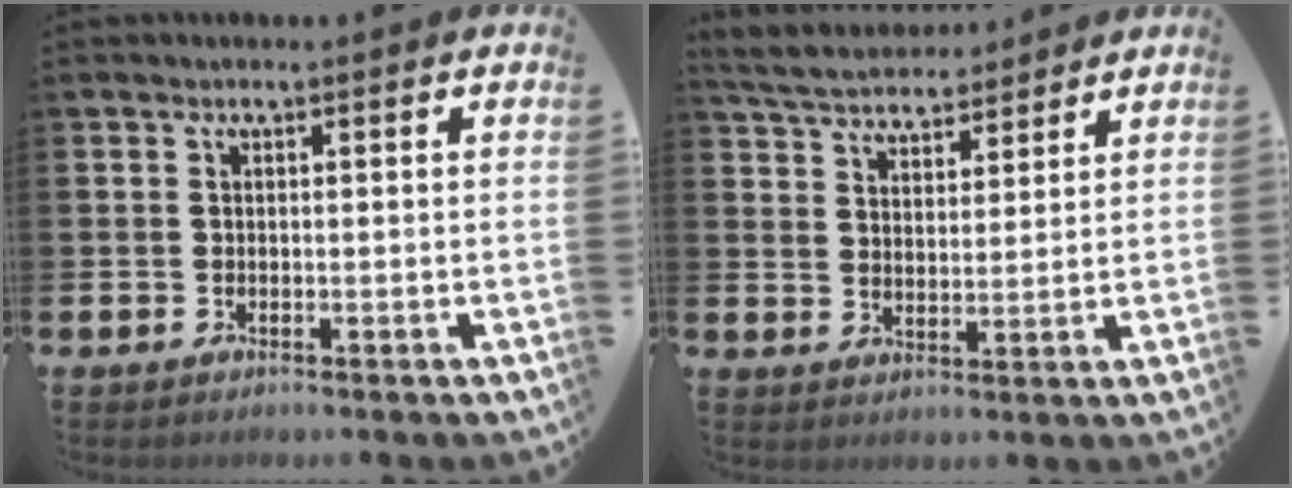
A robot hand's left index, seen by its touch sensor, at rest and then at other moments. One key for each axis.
{"total": 5.4, "fx": 5.2, "fy": 1.1, "fz": 0.4, "tx": -0.033, "ty": -0.026, "tz": 0.094}